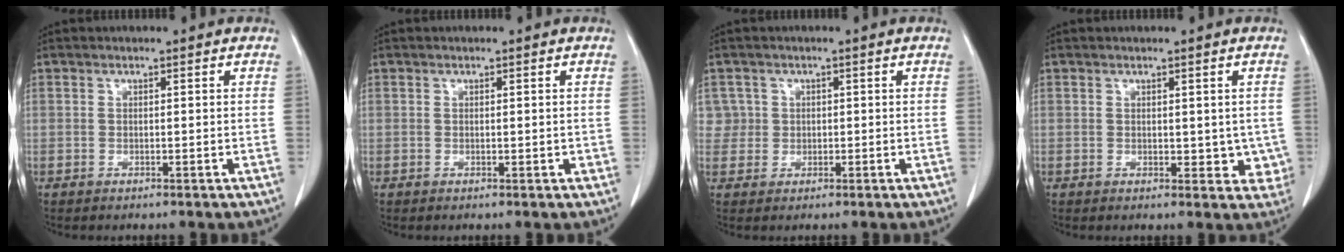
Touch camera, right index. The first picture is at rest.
{"total": 0.8, "force": [0.1, 0.3, 0.7], "torque": [-0.009, -0.002, 0.003]}
{"total": 2.9, "force": [0.7, 2.7, -0.4], "torque": [0.025, 0.007, 0.008]}
{"total": 3.8, "force": [0.1, 2.3, 3.0], "torque": [-0.011, -0.004, 0.004]}